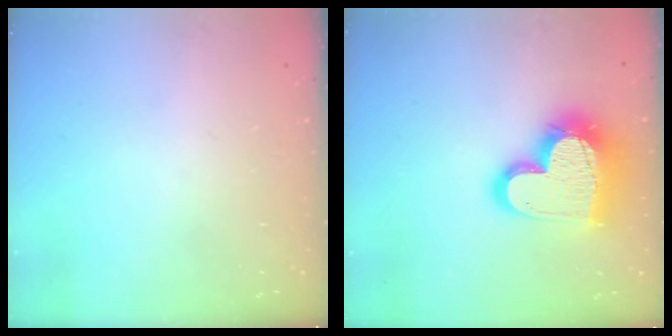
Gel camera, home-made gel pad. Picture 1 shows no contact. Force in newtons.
{"total": 20.6, "press": 20.6, "slide": 1.5}